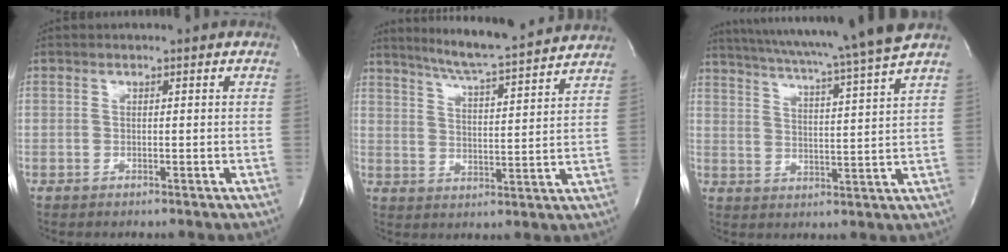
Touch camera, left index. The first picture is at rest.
{"total": 15.7, "force": [14.2, -0.1, 6.5], "torque": [-0.112, 0.000, 0.200]}
{"total": 17.8, "force": [15.5, -2.5, 8.2], "torque": [-0.145, -0.032, 0.220]}